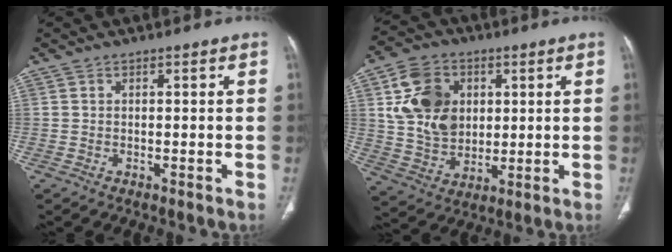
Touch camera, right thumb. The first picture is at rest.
{"total": 14.3, "force": [3.5, 11.0, 8.4], "torque": [-0.123, -0.007, 0.069]}